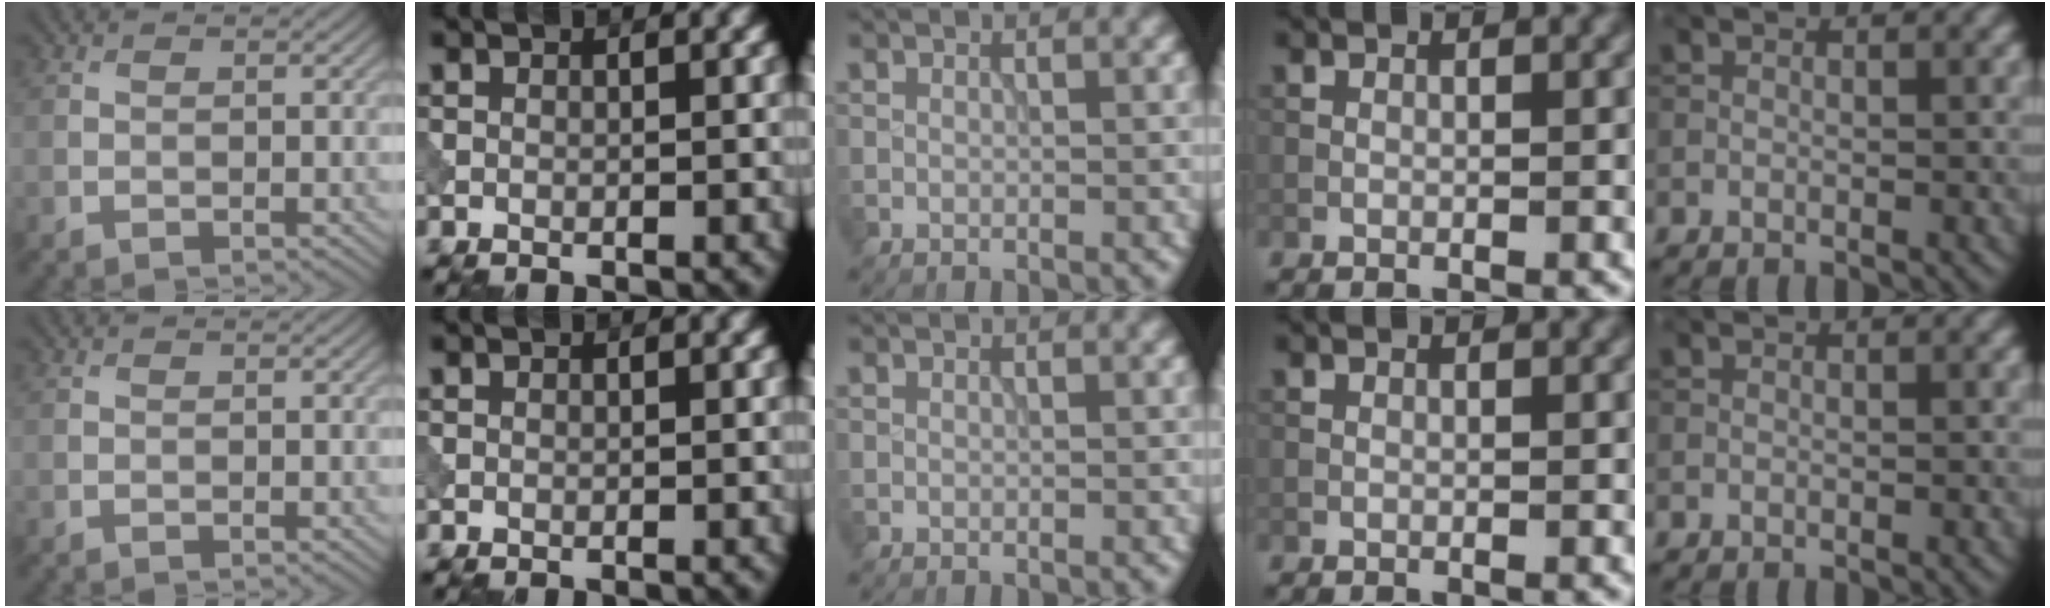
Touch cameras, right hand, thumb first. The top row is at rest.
{}